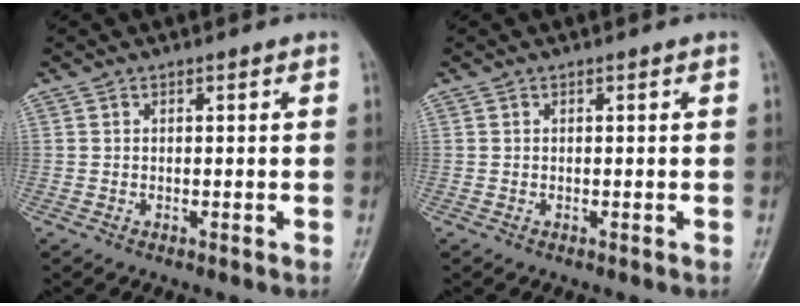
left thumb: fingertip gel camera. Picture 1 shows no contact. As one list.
[{"total": 0.0}]